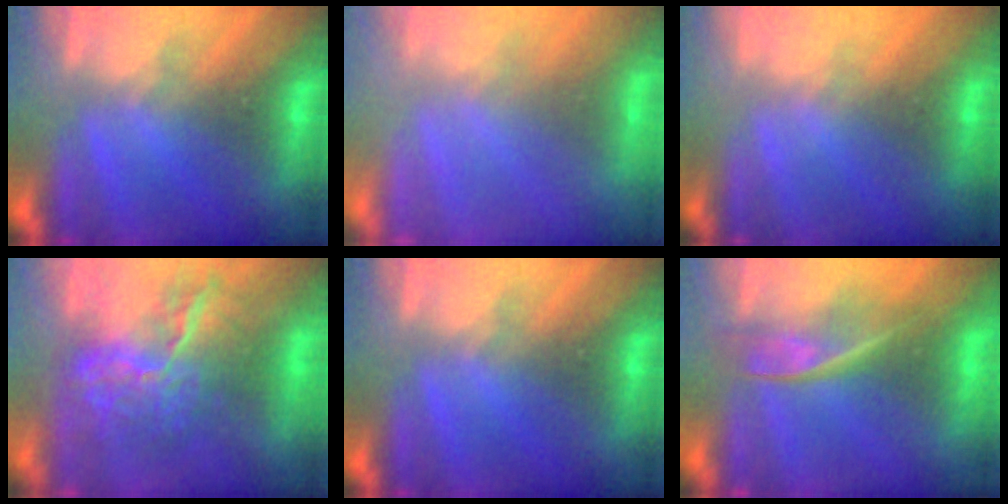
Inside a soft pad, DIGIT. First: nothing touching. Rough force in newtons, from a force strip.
{"total": 6.8}
{"total": 3.4}
{"total": 7.8}
{"total": 0.0}
{"total": 2.4}